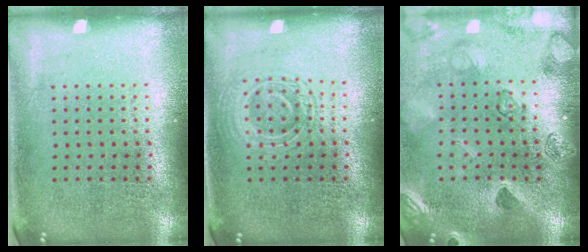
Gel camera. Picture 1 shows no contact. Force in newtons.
{"total": 1.4, "press": 1.4, "slide": 0.3}
{"total": 2.1, "press": 2.1, "slide": 0.3}